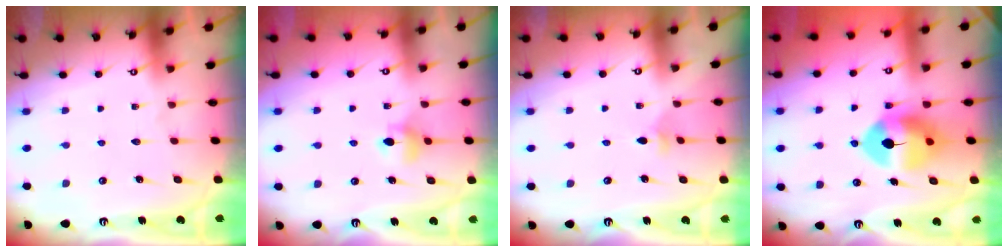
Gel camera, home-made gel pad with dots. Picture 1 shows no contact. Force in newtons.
{"total": 6.1, "press": 6.1, "slide": 0.7}
{"total": 3.0, "press": 2.9, "slide": 0.7}
{"total": 9.6, "press": 9.4, "slide": 2.0}